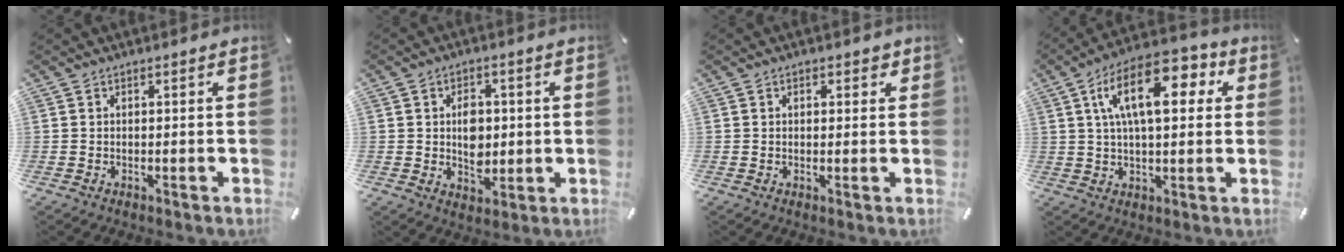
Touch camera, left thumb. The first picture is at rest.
{"total": 7.0, "force": [0.2, 5.6, 4.3], "torque": [-0.045, -0.002, 0.000]}
{"total": 1.8, "force": [0.5, 1.3, 1.1], "torque": [-0.008, 0.001, 0.004]}
{"total": 16.2, "force": [5.5, 7.8, 13.1], "torque": [-0.221, 0.003, 0.089]}